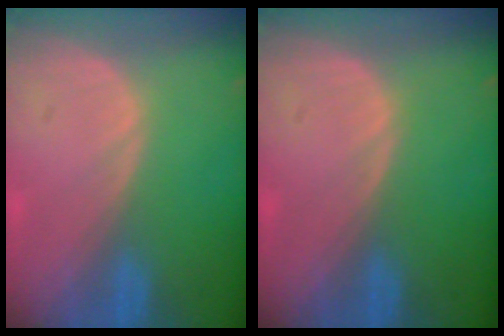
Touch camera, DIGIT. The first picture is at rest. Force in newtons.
{"total": 0.0}